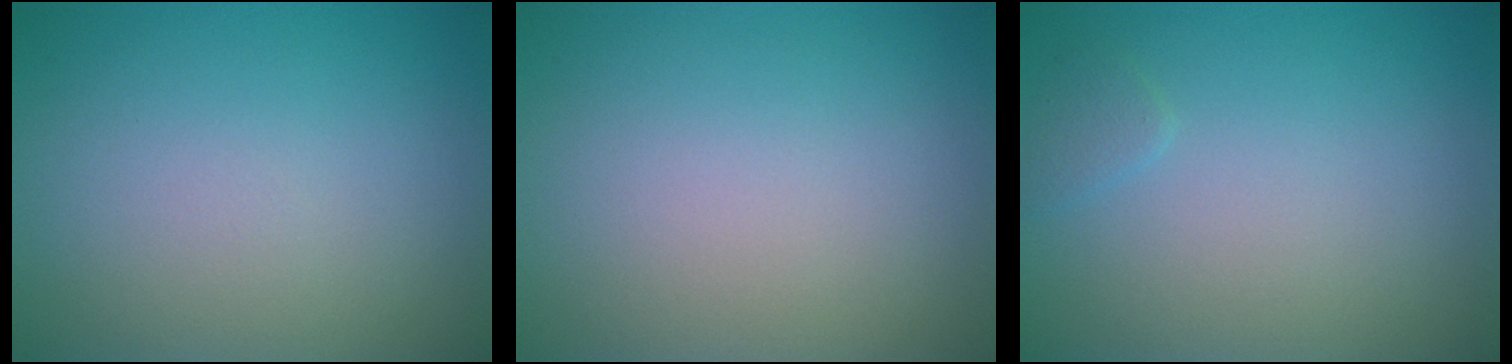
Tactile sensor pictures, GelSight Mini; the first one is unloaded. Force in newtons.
{"total": 0.0}
{"total": 0.8, "press": 0.8, "slide": 0.1}